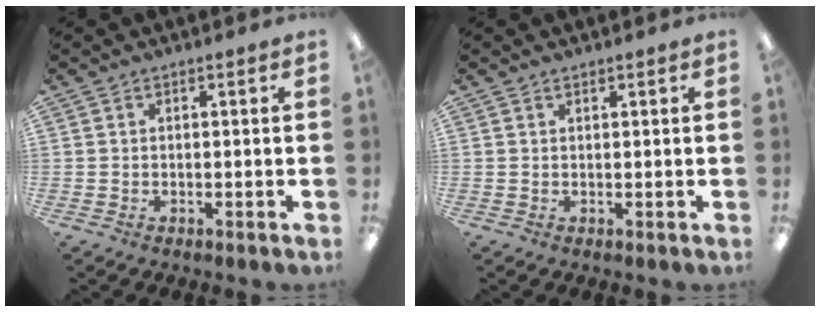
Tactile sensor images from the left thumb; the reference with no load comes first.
{"total": 0.6, "force": [0.6, 0.1, 0.1], "torque": [-0.003, 0.000, 0.012]}